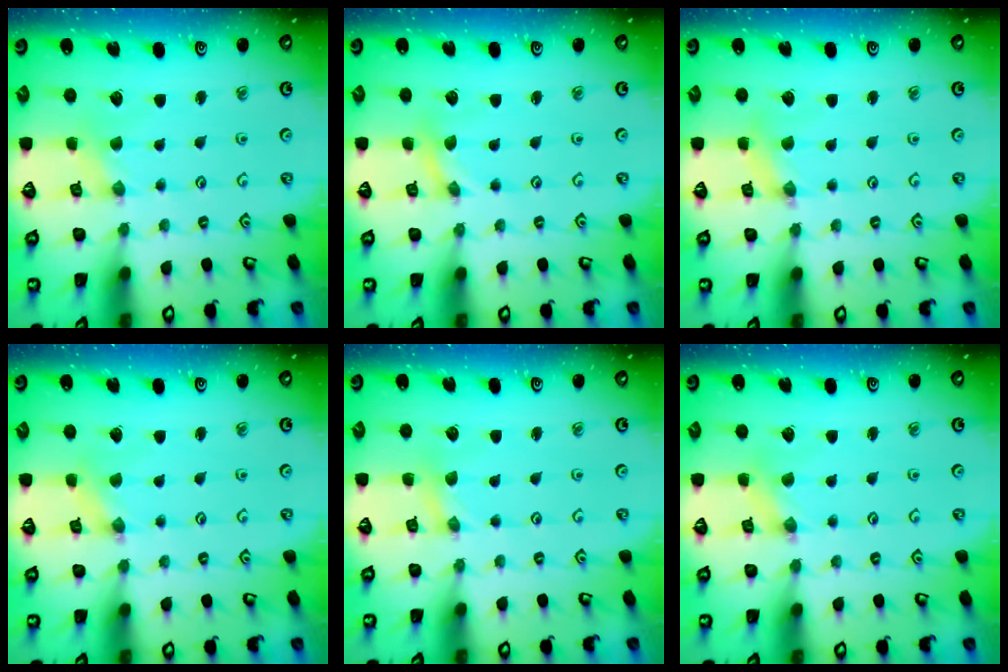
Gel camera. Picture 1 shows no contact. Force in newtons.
{"total": 0.0}
{"total": 1.3, "press": 1.3, "slide": 0.3}
{"total": 0.0}
{"total": 1.2, "press": 1.2, "slide": 0.1}
{"total": 1.3, "press": 1.3, "slide": 0.2}